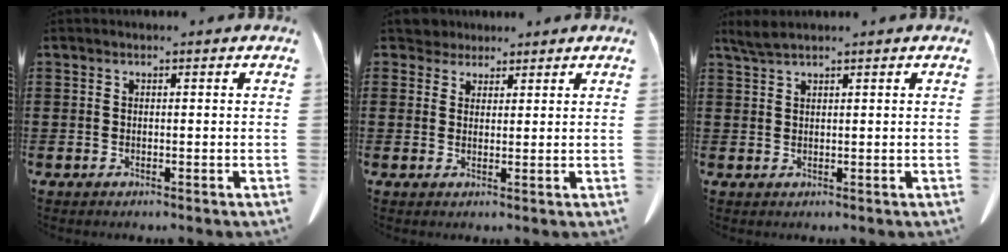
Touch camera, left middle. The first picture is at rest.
{"total": 2.9, "force": [2.5, 1.3, 0.2], "torque": [-0.014, 0.004, 0.049]}
{"total": 1.8, "force": [1.5, 0.1, 1.1], "torque": [-0.025, 0.000, 0.027]}